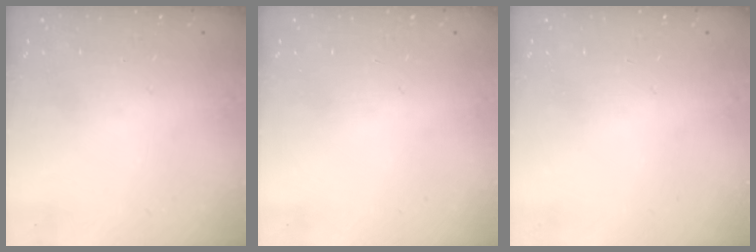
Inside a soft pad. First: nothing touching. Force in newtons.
{"total": 0.0}
{"total": 0.0}